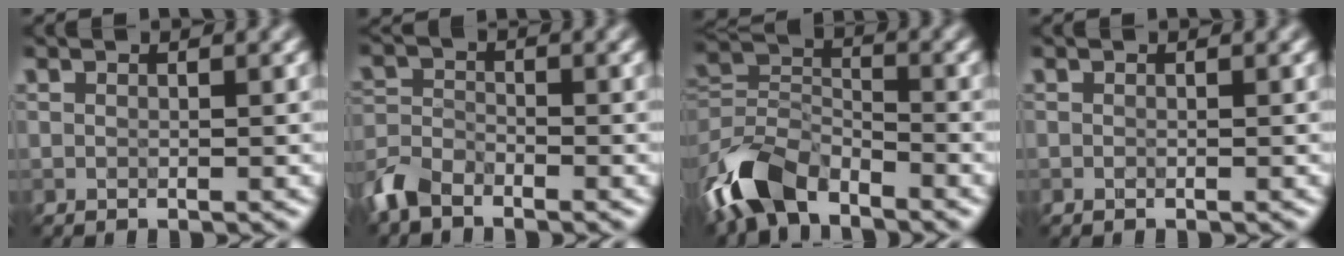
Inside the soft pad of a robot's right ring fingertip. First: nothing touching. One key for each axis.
{"total": 3.7, "fx": -3.0, "fy": 1.7, "fz": 1.5, "tx": -0.032, "ty": -0.001, "tz": -0.073}
{"total": 7.5, "fx": -5.1, "fy": 3.8, "fz": 4.0, "tx": -0.079, "ty": -0.002, "tz": -0.115}
{"total": 0.0}